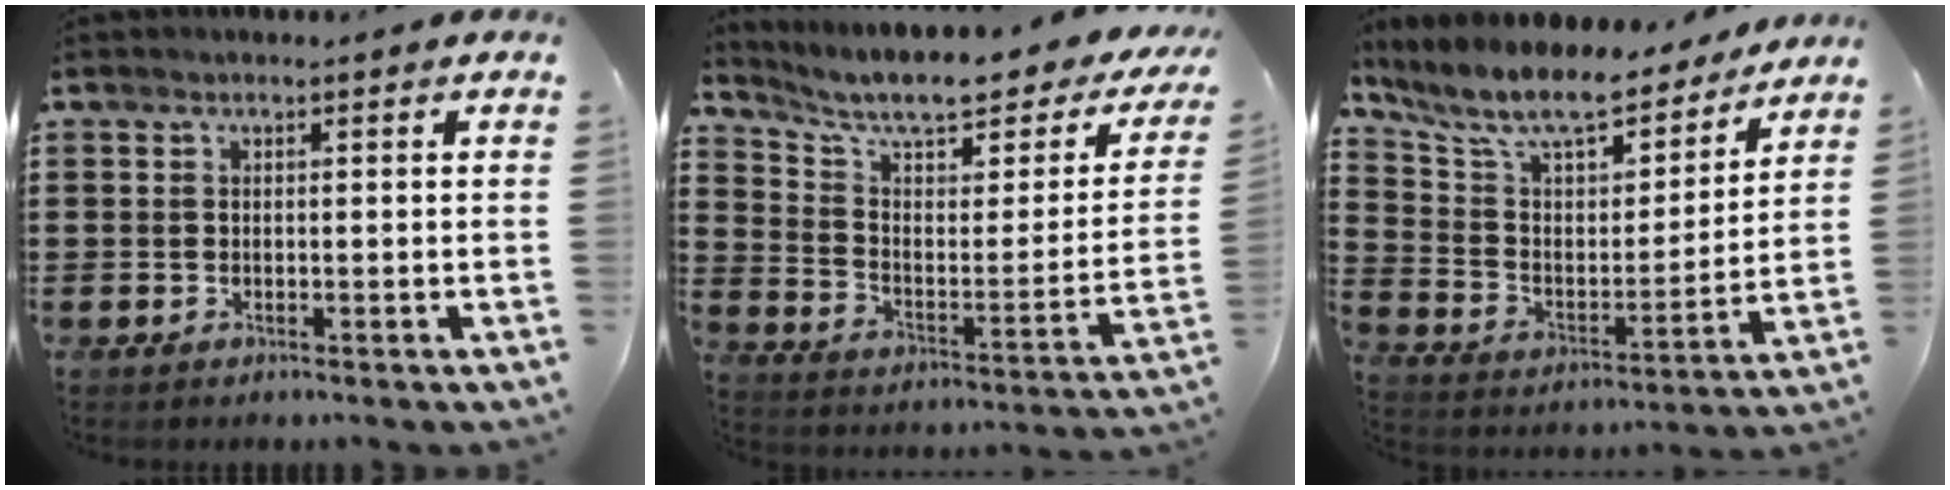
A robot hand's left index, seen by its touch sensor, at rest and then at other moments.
{"total": 8.7, "force": [7.1, 1.4, 4.8], "torque": [-0.116, -0.050, 0.117]}
{"total": 10.2, "force": [9.2, 2.2, 3.9], "torque": [-0.119, -0.056, 0.160]}